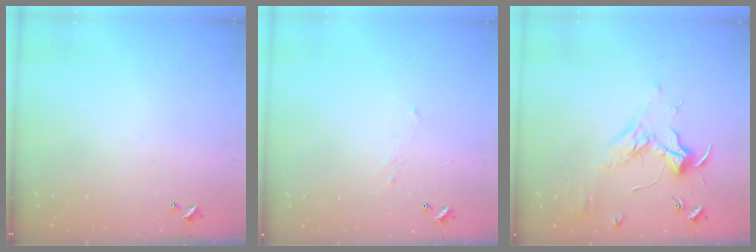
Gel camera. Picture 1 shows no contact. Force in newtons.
{"total": 1.0, "press": 0.8, "slide": 0.5}
{"total": 1.9, "press": 1.7, "slide": 0.8}